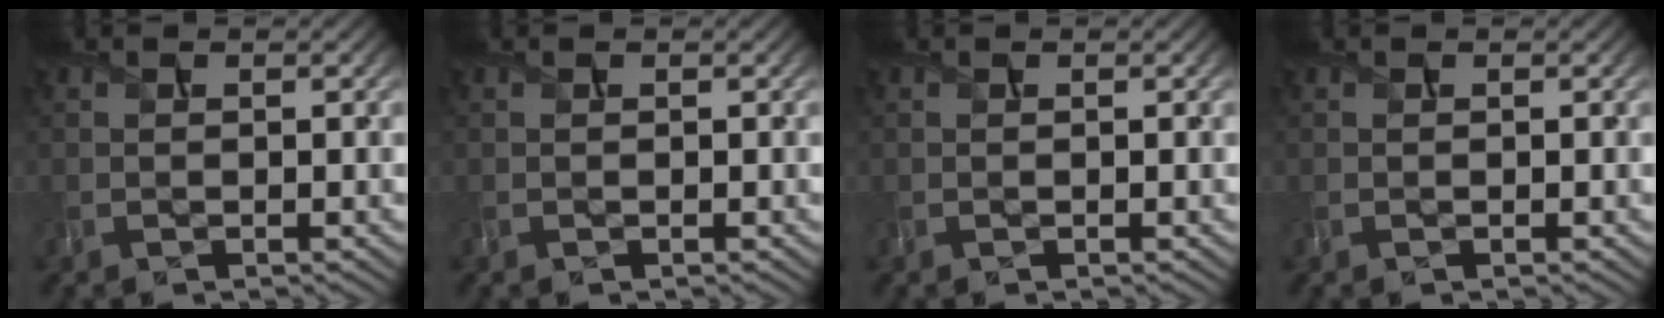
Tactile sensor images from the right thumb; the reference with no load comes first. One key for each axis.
{"total": 0.0}
{"total": 0.0}
{"total": 0.0}